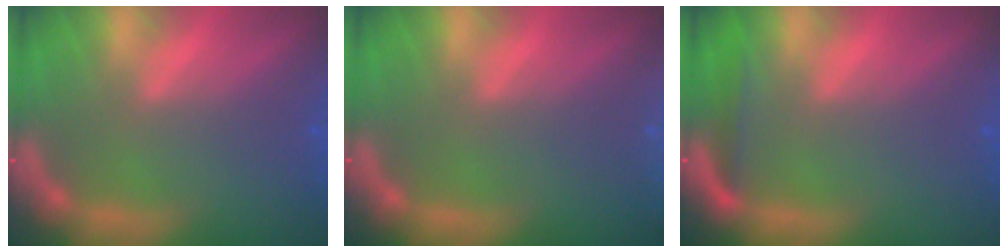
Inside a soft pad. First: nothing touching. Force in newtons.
{"total": 3.0}
{"total": 1.9}